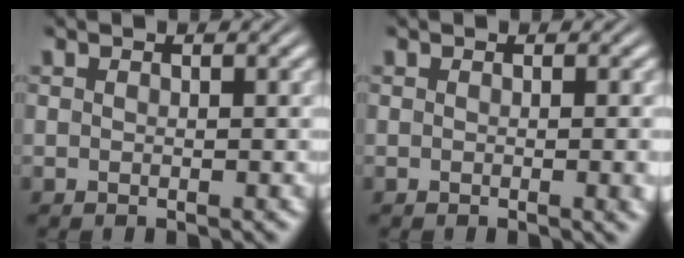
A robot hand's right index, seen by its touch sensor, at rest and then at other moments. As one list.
[{"total": 0.8, "force": [-0.1, -0.1, 0.8], "torque": [-0.008, 0.001, -0.003]}]